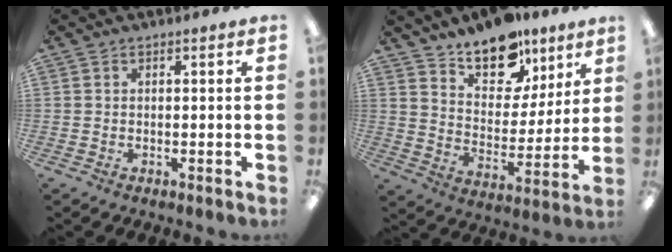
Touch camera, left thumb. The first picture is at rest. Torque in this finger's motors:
{"motor_torque": [0.30, 0.70, 1.40, -1.37, 0.08]}